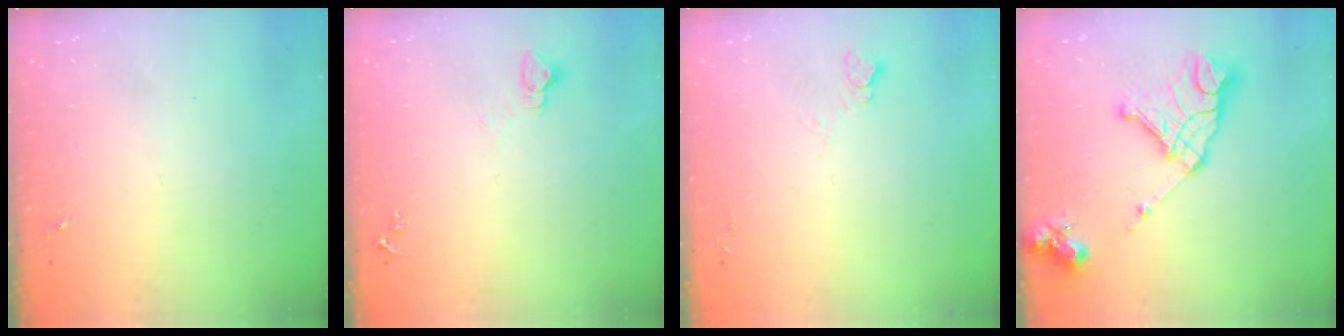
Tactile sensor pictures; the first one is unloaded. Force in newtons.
{"total": 2.7, "press": 2.7, "slide": 0.1}
{"total": 3.8, "press": 3.8, "slide": 0.3}
{"total": 18.6, "press": 18.5, "slide": 2.1}